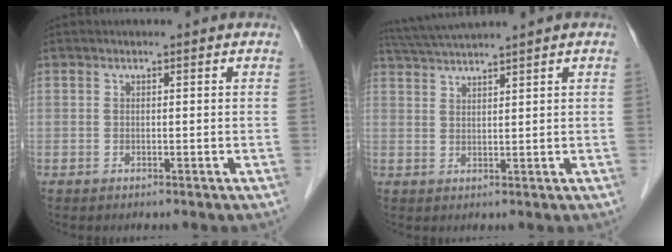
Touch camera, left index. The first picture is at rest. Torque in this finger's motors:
{"motor_torque": [-0.27, -0.64, 0.21, 0.07]}